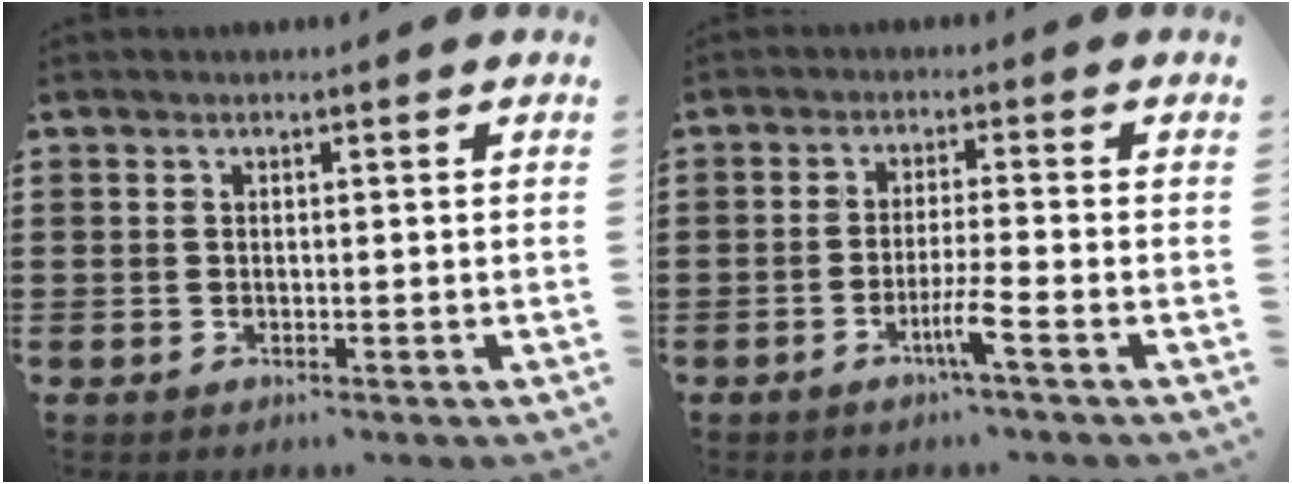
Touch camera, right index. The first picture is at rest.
{"total": 4.2, "force": [-2.4, -0.4, 3.4], "torque": [-0.063, -0.011, -0.044]}